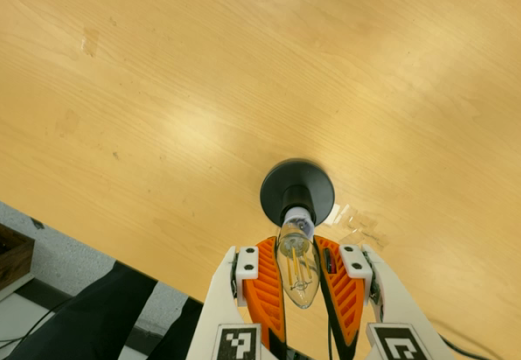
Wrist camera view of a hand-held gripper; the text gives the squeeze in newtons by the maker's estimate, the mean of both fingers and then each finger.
{"total": 19.1, "left": 21.2, "right": 17.1}